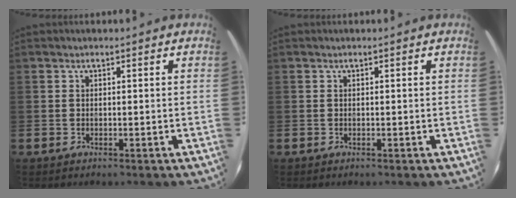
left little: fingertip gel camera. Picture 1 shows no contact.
{"total": 0.0}